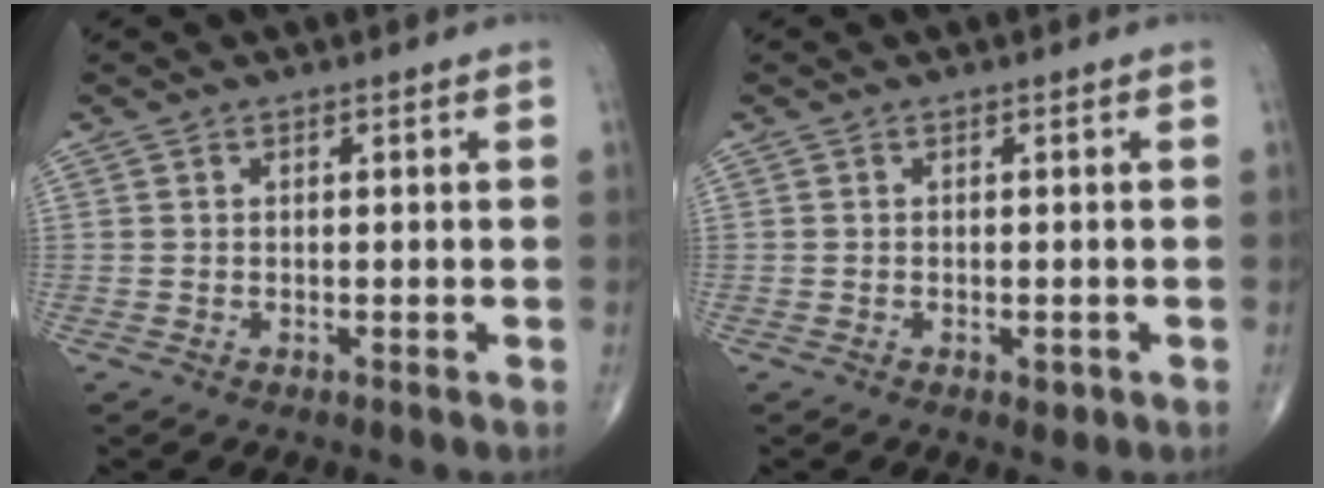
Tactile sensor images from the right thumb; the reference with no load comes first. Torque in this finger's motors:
{"motor_torque": [2.25, 2.15, -0.04, -0.20, -0.01]}